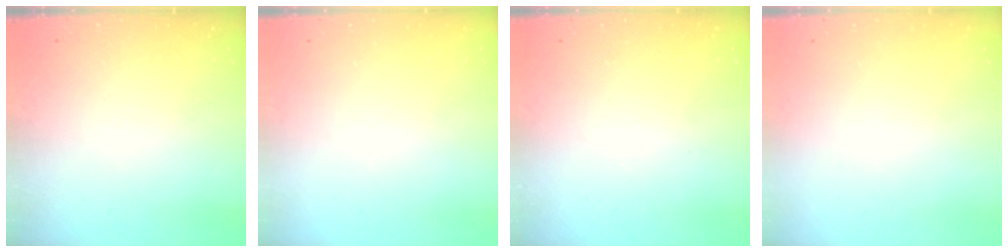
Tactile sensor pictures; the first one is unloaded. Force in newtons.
{"total": 0.0}
{"total": 2.5, "press": 2.4, "slide": 0.4}
{"total": 1.8, "press": 1.7, "slide": 0.1}